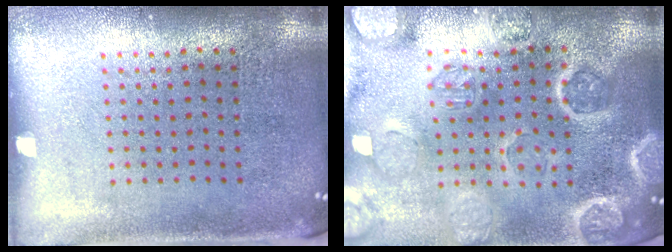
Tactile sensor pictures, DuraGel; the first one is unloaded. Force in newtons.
{"total": 4.2, "press": 3.8, "slide": 1.7}